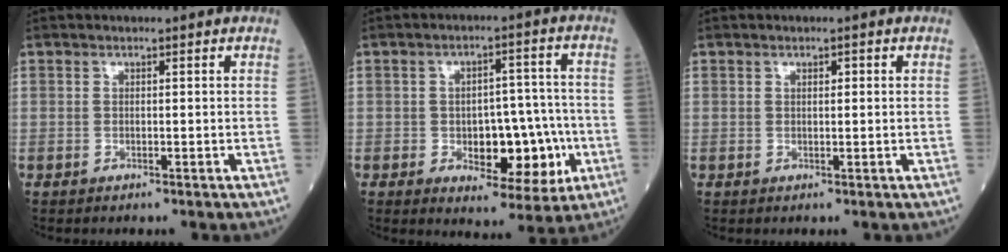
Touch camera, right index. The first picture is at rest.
{"total": 10.8, "force": [-2.7, 5.1, 9.1], "torque": [-0.112, 0.012, -0.027]}
{"total": 1.0, "force": [0.4, 0.3, 0.8], "torque": [-0.014, 0.001, 0.005]}